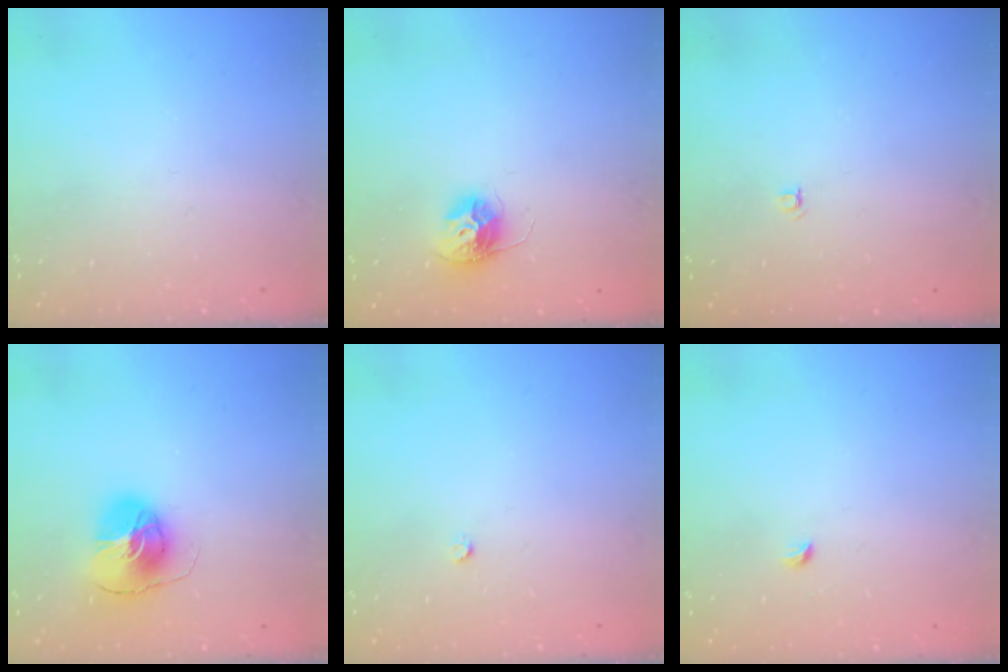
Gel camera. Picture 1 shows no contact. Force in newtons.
{"total": 10.7, "press": 10.7, "slide": 0.7}
{"total": 3.4, "press": 3.4, "slide": 0.3}
{"total": 9.1, "press": 9.1, "slide": 0.8}
{"total": 2.2, "press": 2.2, "slide": 0.3}
{"total": 2.7, "press": 2.6, "slide": 0.6}